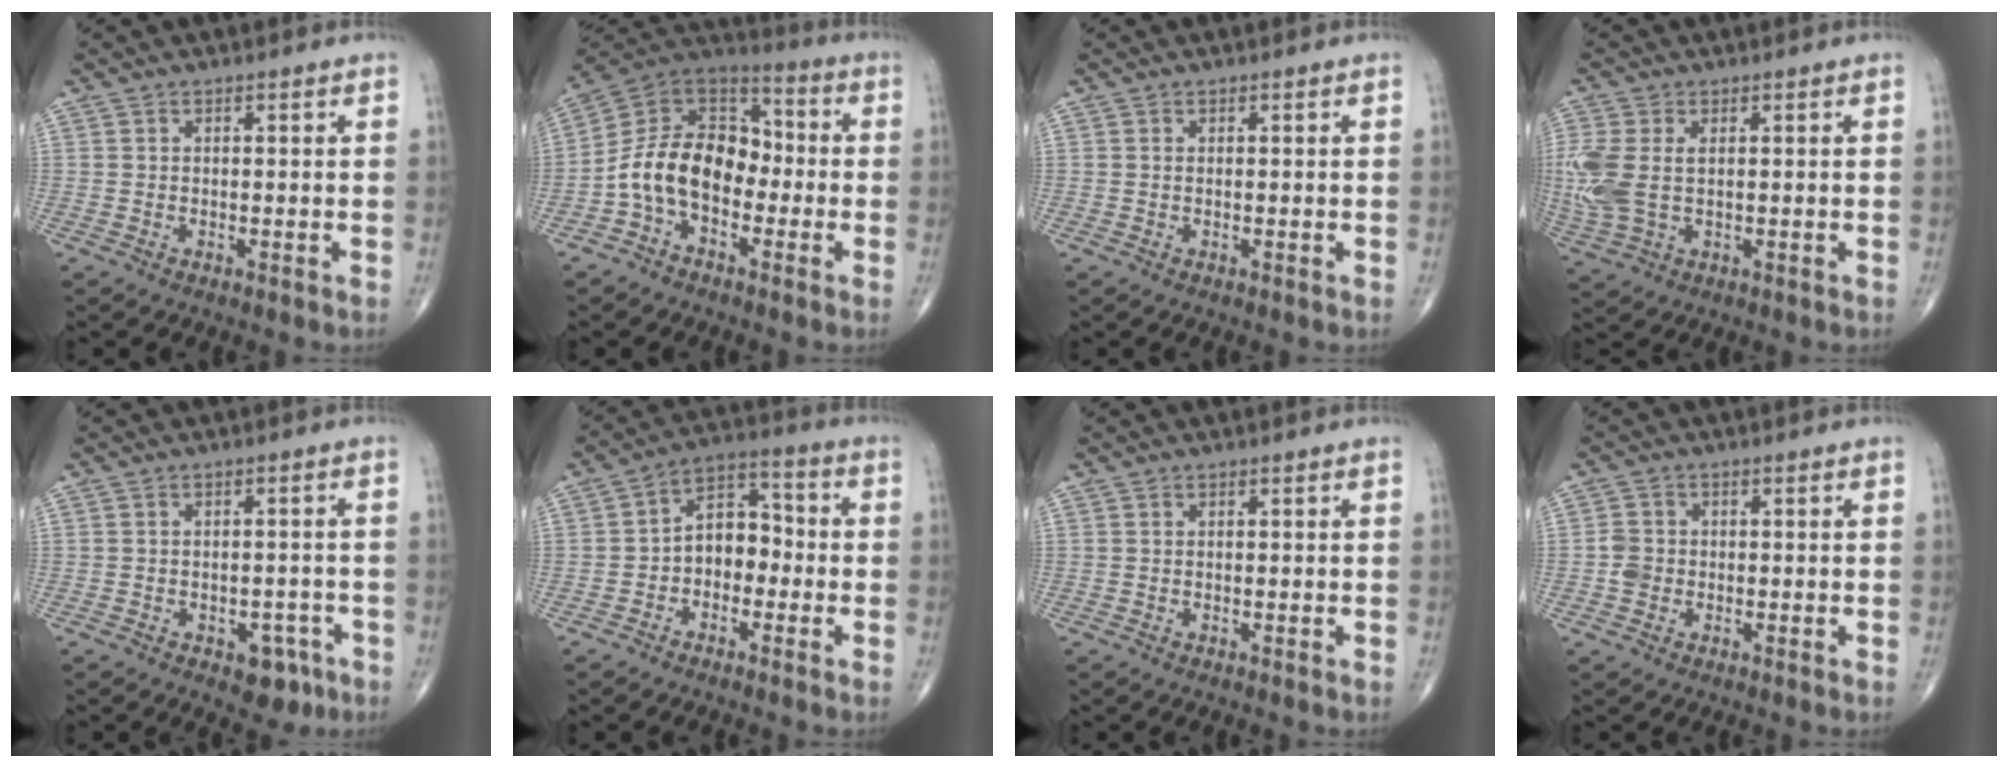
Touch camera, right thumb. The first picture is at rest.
{"total": 14.4, "force": [-3.6, 9.8, 10.0], "torque": [-0.156, 0.062, -0.079]}
{"total": 0.0}
{"total": 9.7, "force": [0.7, 5.9, 7.7], "torque": [-0.209, 0.004, 0.024]}
{"total": 5.6, "force": [-3.0, 3.4, 3.4], "torque": [-0.019, 0.019, -0.033]}
{"total": 8.3, "force": [-1.7, 5.8, 5.7], "torque": [-0.059, 0.038, -0.045]}
{"total": 0.0}
{"total": 2.9, "force": [-0.6, 2.5, 1.3], "torque": [-0.015, 0.008, -0.014]}